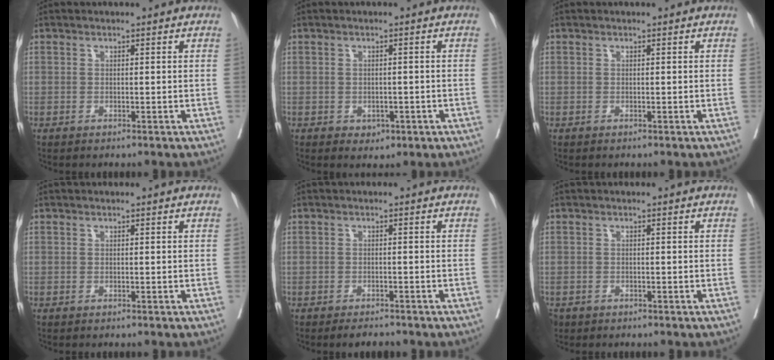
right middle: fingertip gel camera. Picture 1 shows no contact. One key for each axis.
{"total": 2.2, "fx": -0.8, "fy": 1.7, "fz": 1.2, "tx": -0.012, "ty": 0.002, "tz": 0.002}
{"total": 0.0}
{"total": 0.0}
{"total": 2.3, "fx": -2.1, "fy": 0.6, "fz": 0.8, "tx": -0.010, "ty": -0.004, "tz": -0.029}
{"total": 2.4, "fx": -1.7, "fy": 1.7, "fz": 0.6, "tx": -0.014, "ty": -0.003, "tz": -0.031}